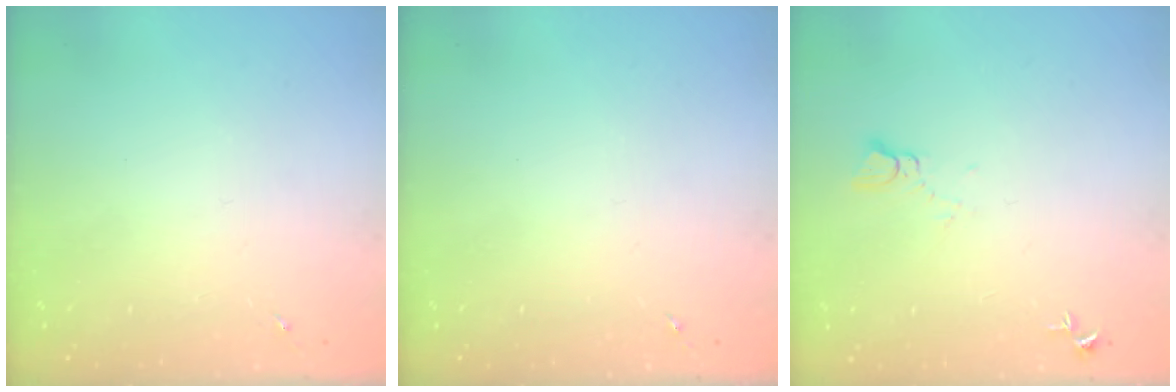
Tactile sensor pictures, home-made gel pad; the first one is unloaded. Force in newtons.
{"total": 0.0}
{"total": 3.3, "press": 3.3, "slide": 0.3}